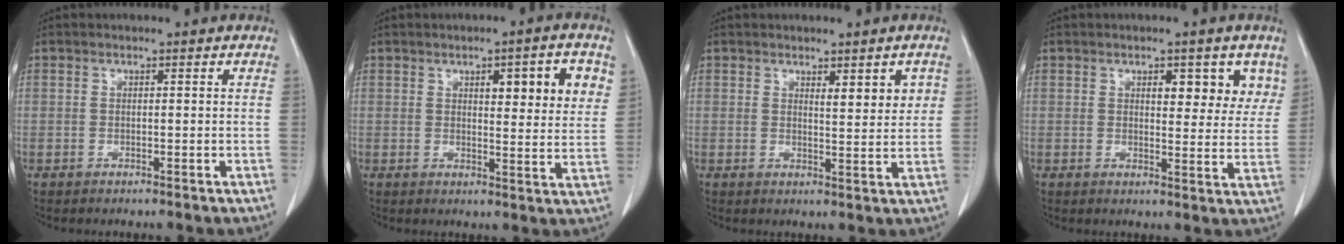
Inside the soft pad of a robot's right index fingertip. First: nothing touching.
{"total": 8.7, "force": [3.6, 1.9, 7.7], "torque": [-0.097, 0.003, 0.046]}
{"total": 4.0, "force": [1.8, 0.9, 3.4], "torque": [-0.046, -0.007, 0.029]}
{"total": 6.7, "force": [3.4, 2.9, 5.0], "torque": [-0.044, 0.002, 0.039]}